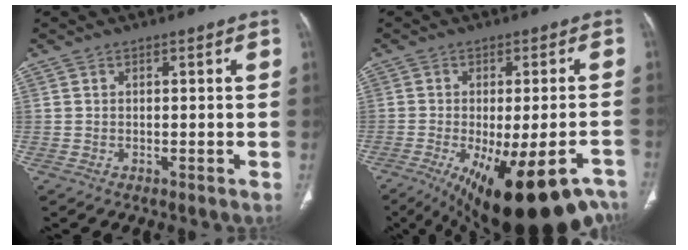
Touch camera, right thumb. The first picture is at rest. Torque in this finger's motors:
{"motor_torque": [2.24, 2.77, 0.38, -0.28, 0.22]}